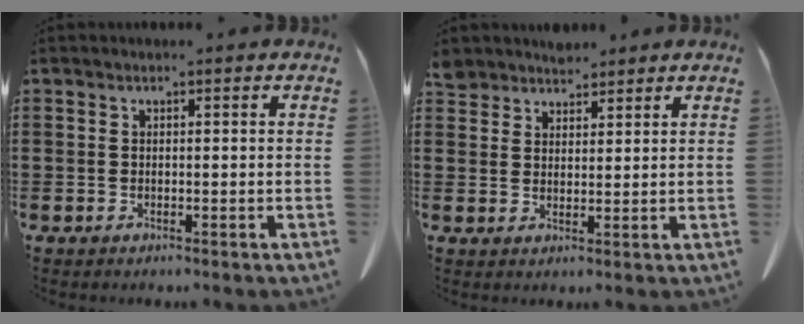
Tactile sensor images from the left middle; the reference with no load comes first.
{"total": 3.9, "force": [3.6, 1.4, 0.1], "torque": [-0.015, -0.004, 0.072]}